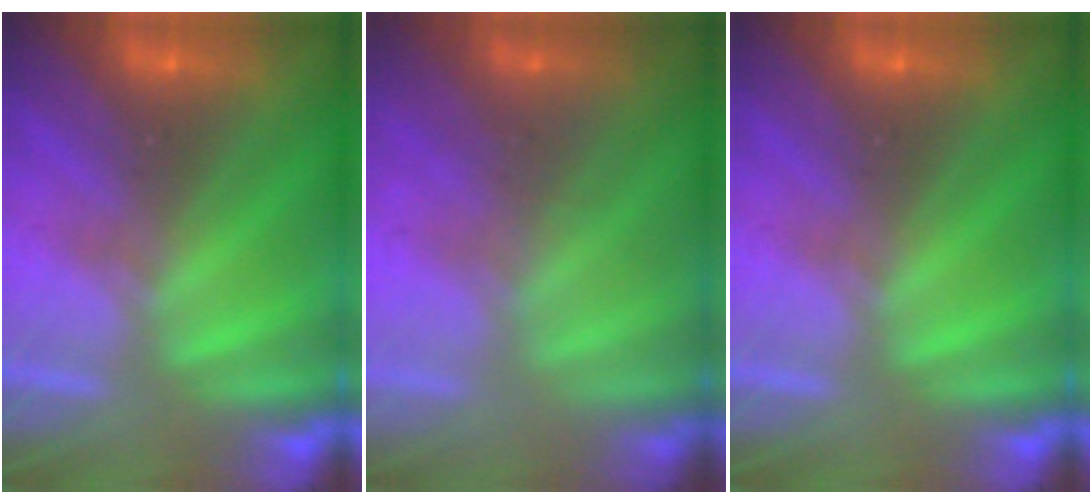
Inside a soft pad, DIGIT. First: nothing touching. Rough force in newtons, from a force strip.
{"total": 1.6}
{"total": 0.0}